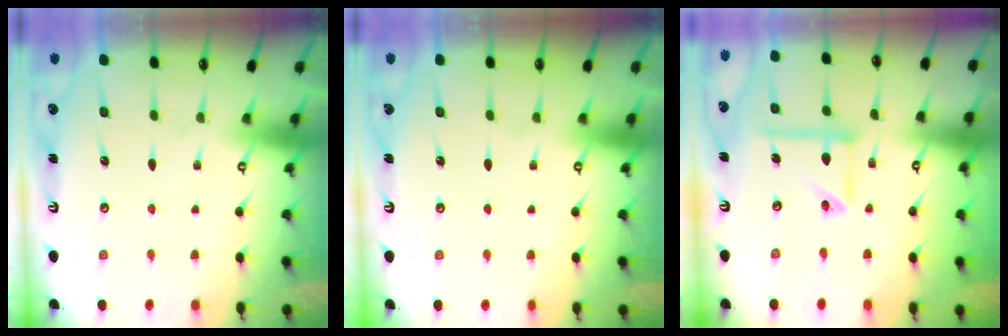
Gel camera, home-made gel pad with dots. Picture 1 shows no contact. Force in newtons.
{"total": 0.0}
{"total": 12.3, "press": 12.3, "slide": 1.3}